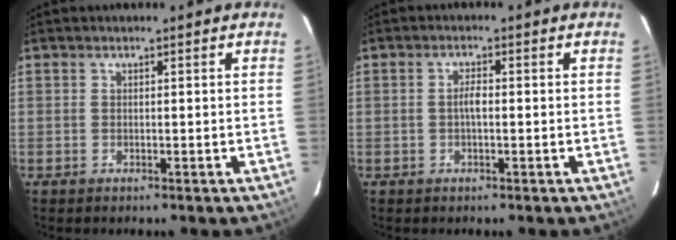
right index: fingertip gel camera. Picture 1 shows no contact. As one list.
[{"total": 2.0, "force": [-0.2, 0.6, 1.8], "torque": [-0.036, 0.005, -0.006]}]